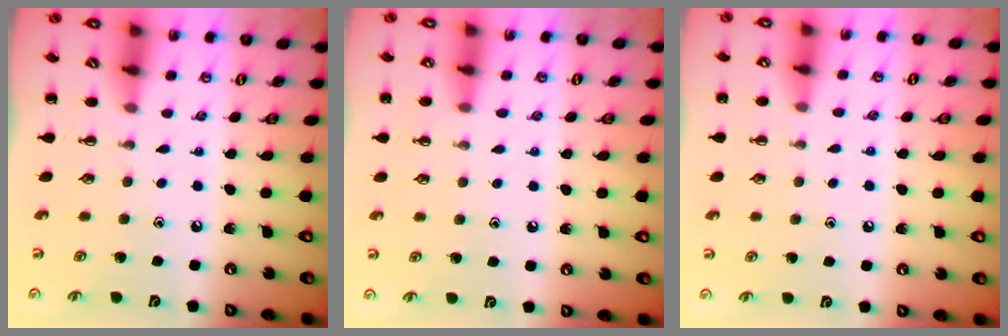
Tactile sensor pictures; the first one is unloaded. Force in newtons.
{"total": 5.6, "press": 5.3, "slide": 2.0}
{"total": 6.7, "press": 6.3, "slide": 2.3}